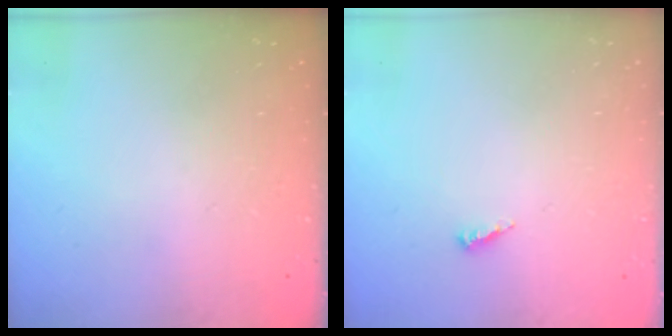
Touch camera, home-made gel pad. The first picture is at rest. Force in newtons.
{"total": 3.9, "press": 3.9, "slide": 0.2}